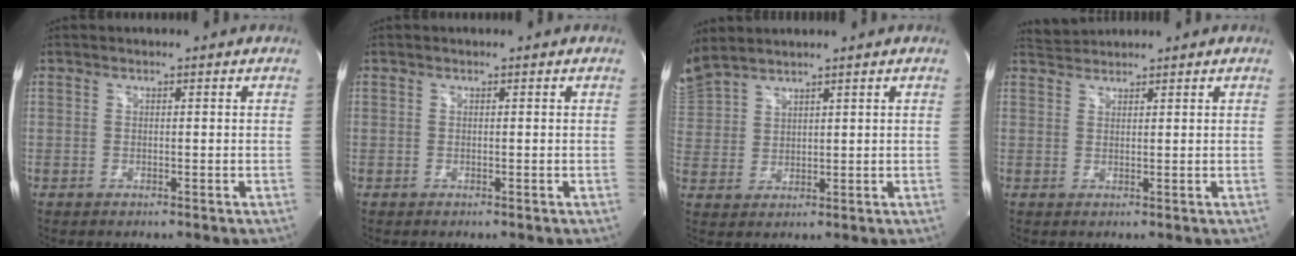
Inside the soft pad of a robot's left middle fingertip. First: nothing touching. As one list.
[{"total": 0.0}, {"total": 6.9, "force": [6.5, 1.0, 2.0], "torque": [-0.061, 0.019, 0.141]}, {"total": 2.3, "force": [2.2, -0.2, -0.5], "torque": [-0.006, 0.011, 0.051]}]